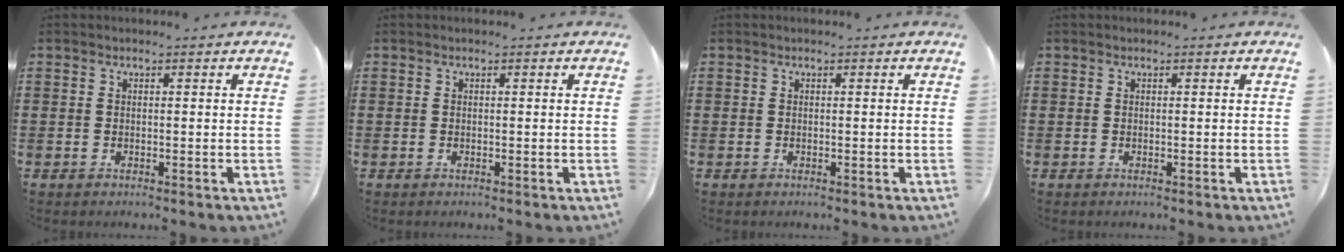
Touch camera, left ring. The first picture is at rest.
{"total": 0.0}
{"total": 0.0}
{"total": 0.0}